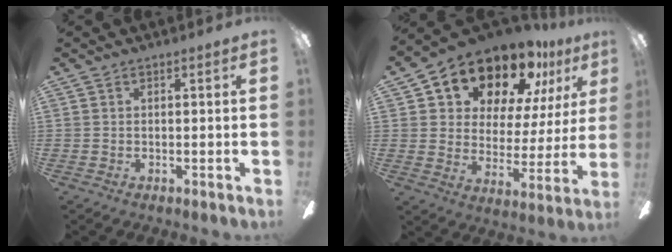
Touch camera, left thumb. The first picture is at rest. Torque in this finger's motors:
{"motor_torque": [1.05, 1.60, 1.41, -1.36, 0.15]}